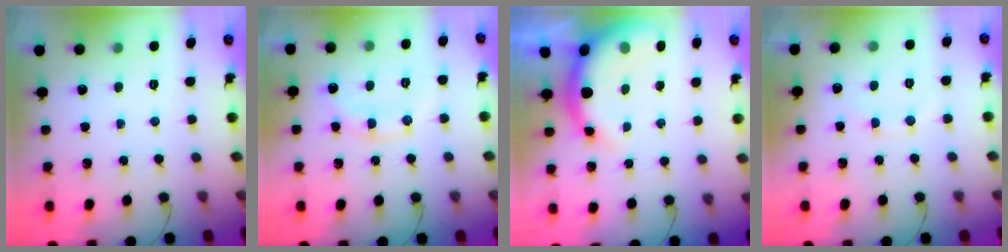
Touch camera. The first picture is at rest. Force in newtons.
{"total": 10.6, "press": 10.6, "slide": 0.1}
{"total": 7.5, "press": 7.3, "slide": 1.7}
{"total": 7.7, "press": 7.6, "slide": 1.1}